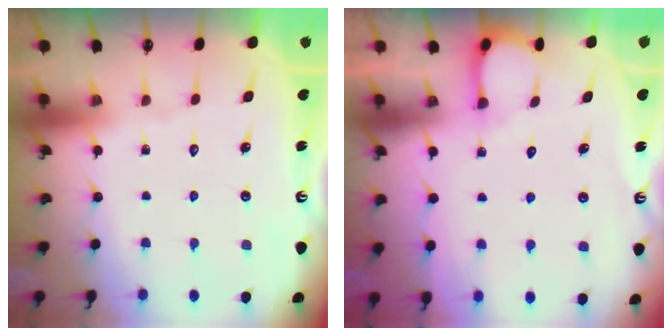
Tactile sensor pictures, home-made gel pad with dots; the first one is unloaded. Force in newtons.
{"total": 2.9, "press": 2.9, "slide": 0.4}